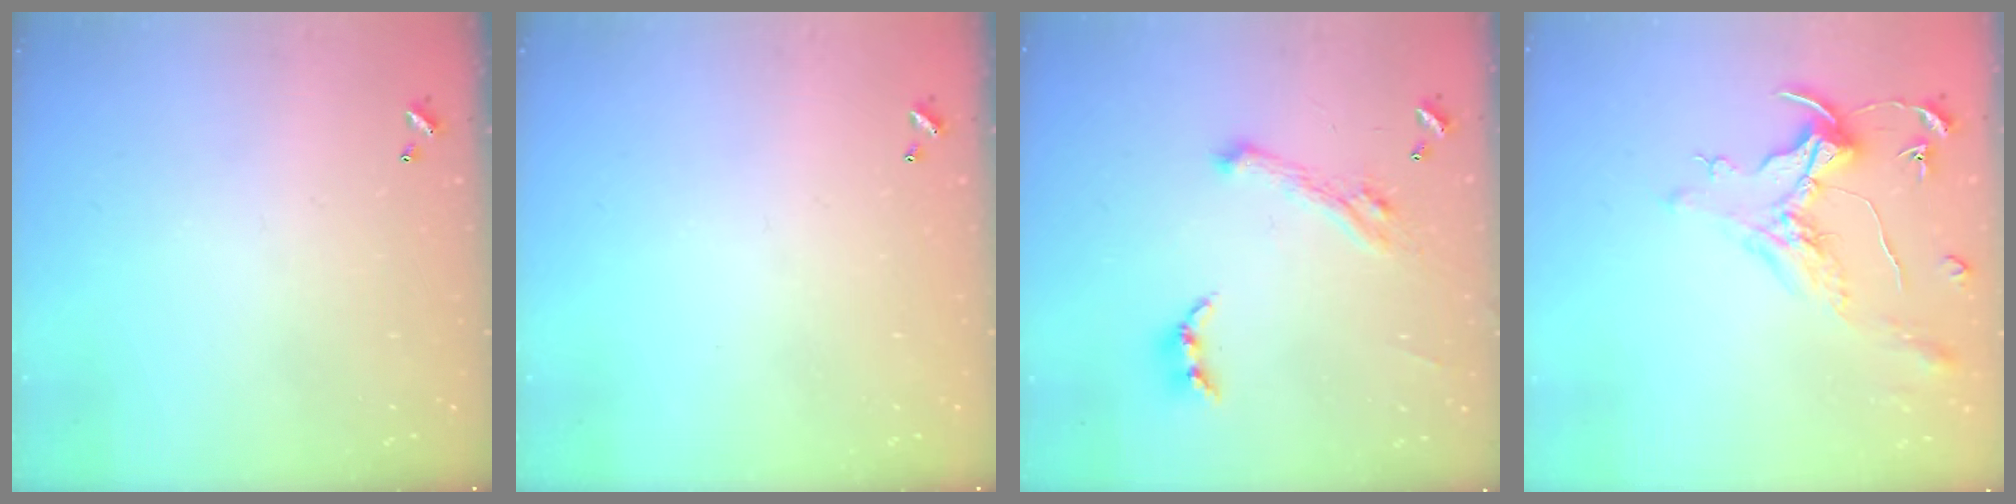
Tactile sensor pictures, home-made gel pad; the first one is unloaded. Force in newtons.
{"total": 0.0}
{"total": 5.1, "press": 5.0, "slide": 1.0}
{"total": 1.5, "press": 1.3, "slide": 0.7}